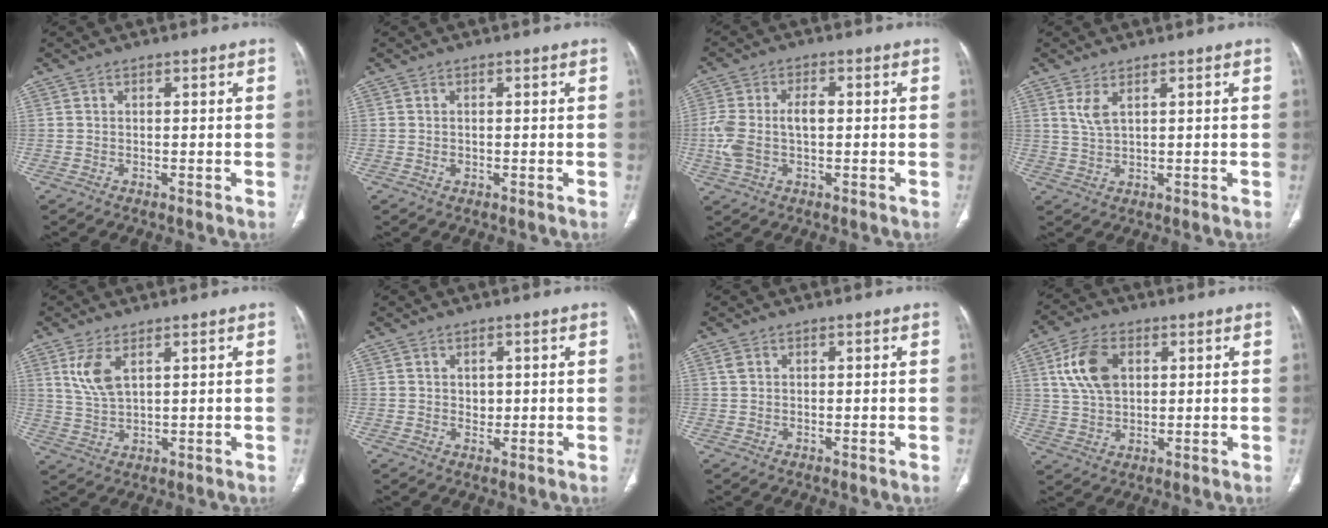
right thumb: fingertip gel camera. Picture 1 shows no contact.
{"total": 0.5, "force": [-0.1, 0.4, 0.3], "torque": [-0.008, 0.001, 0.000]}
{"total": 8.4, "force": [-0.3, 4.7, 6.9], "torque": [-0.165, 0.019, -0.003]}
{"total": 3.2, "force": [1.6, 1.1, 2.6], "torque": [-0.059, -0.008, 0.043]}
{"total": 6.1, "force": [2.8, 2.6, 4.7], "torque": [-0.101, -0.011, 0.070]}
{"total": 1.6, "force": [0.4, 1.3, 0.9], "torque": [-0.005, -0.004, 0.010]}
{"total": 0.9, "force": [0.5, 0.6, 0.5], "torque": [-0.010, 0.004, 0.012]}
{"total": 10.0, "force": [3.1, 6.4, 7.0], "torque": [-0.128, 0.000, 0.061]}